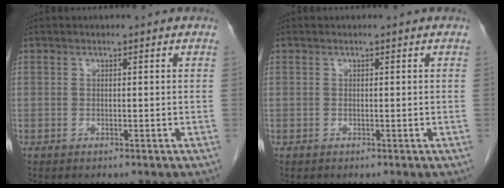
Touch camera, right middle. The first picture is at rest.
{"total": 0.0}